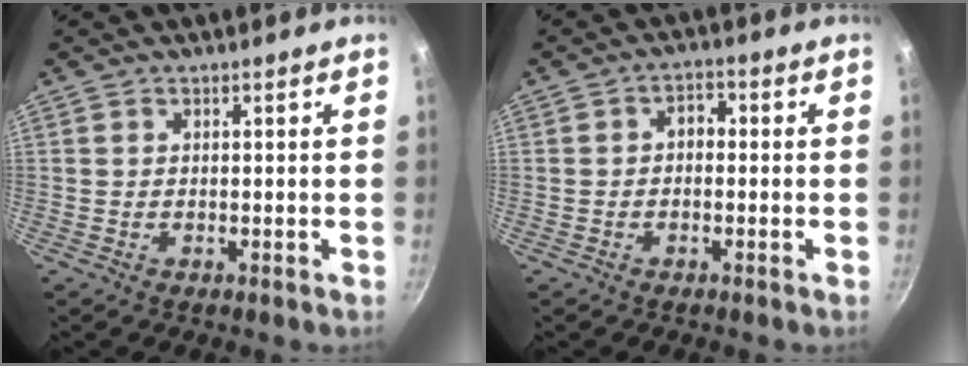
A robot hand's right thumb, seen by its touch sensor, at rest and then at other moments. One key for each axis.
{"total": 2.9, "fx": -0.3, "fy": 2.0, "fz": 2.1, "tx": -0.019, "ty": 0.015, "tz": -0.016}